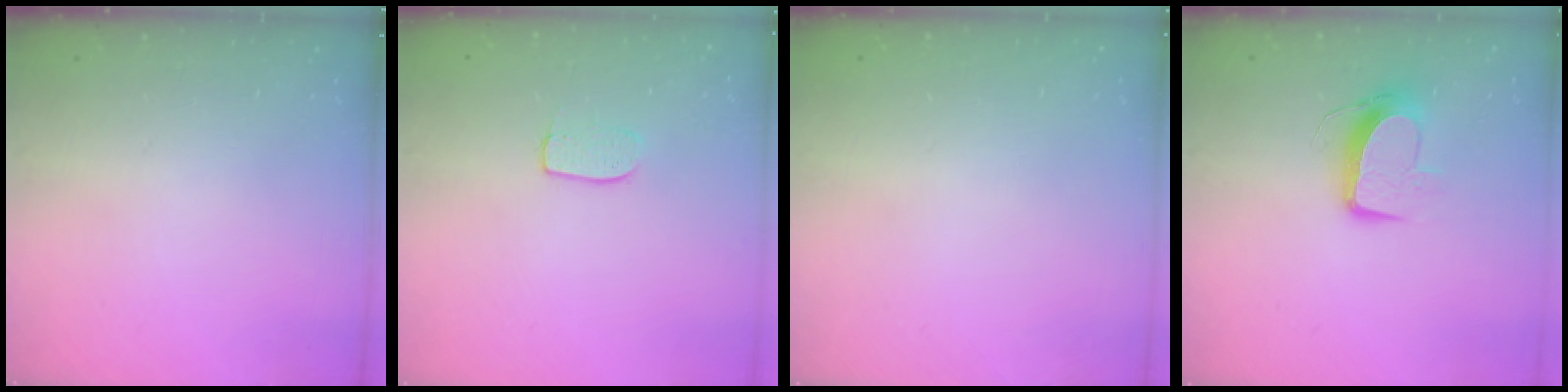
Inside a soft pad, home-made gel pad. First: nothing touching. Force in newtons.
{"total": 6.3, "press": 6.3, "slide": 0.1}
{"total": 0.0}
{"total": 10.2, "press": 10.1, "slide": 0.5}